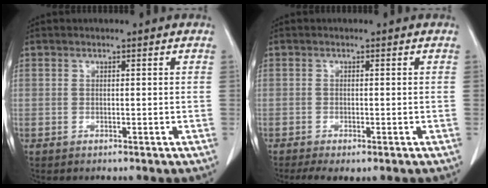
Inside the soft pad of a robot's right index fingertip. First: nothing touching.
{"total": 3.8, "force": [-2.6, 1.2, 2.5], "torque": [-0.043, -0.012, -0.037]}